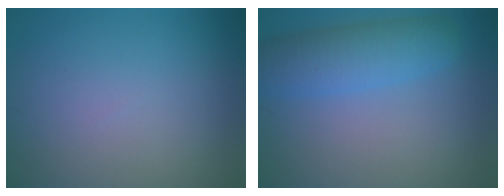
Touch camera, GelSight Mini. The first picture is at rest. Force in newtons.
{"total": 4.9, "press": 4.8, "slide": 0.3}